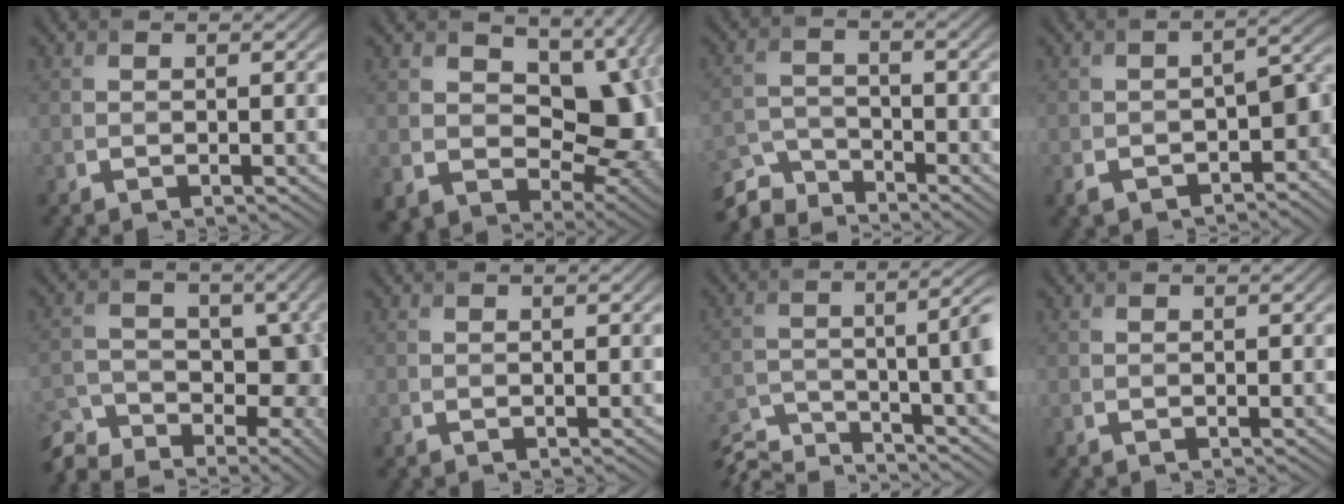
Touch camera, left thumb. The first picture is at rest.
{"total": 13.3, "force": [1.6, 9.6, 9.0], "torque": [-0.157, -0.033, 0.034]}
{"total": 5.5, "force": [-4.8, 2.0, 1.6], "torque": [-0.040, -0.009, -0.106]}
{"total": 8.3, "force": [-4.5, 4.4, 5.4], "torque": [-0.071, -0.028, -0.072]}
{"total": 10.3, "force": [-6.8, 5.6, 5.3], "torque": [-0.094, -0.007, -0.127]}
{"total": 0.0}
{"total": 10.8, "force": [-8.3, 2.3, 6.6], "torque": [-0.102, -0.010, -0.147]}
{"total": 0.0}